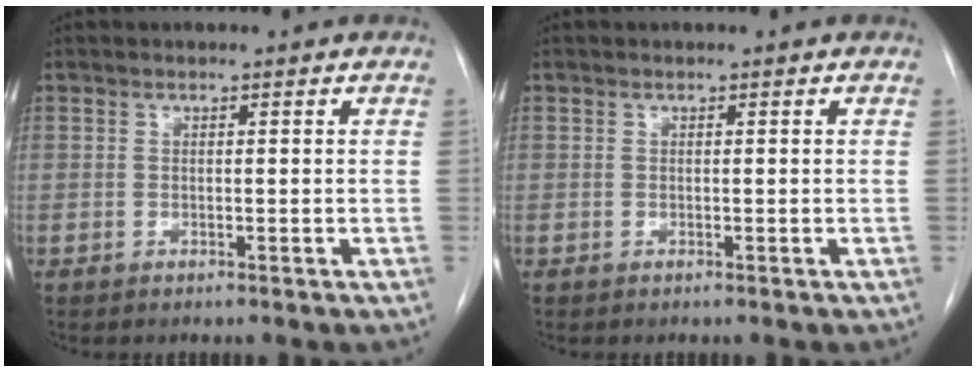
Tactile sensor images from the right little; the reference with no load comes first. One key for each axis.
{"total": 0.0}